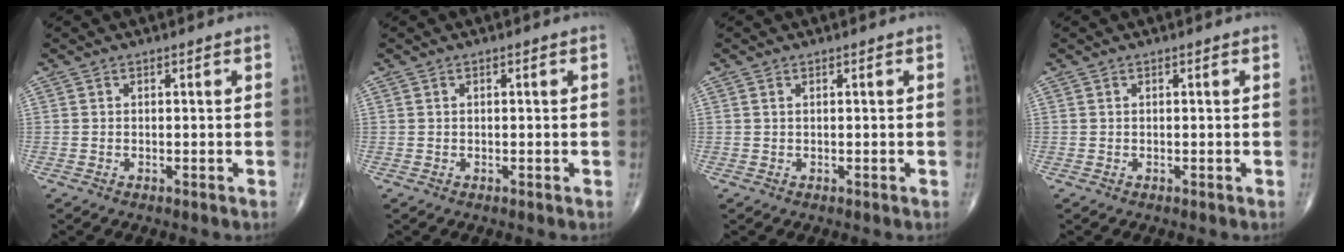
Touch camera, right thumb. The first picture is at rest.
{"total": 0.0}
{"total": 0.0}
{"total": 0.0}